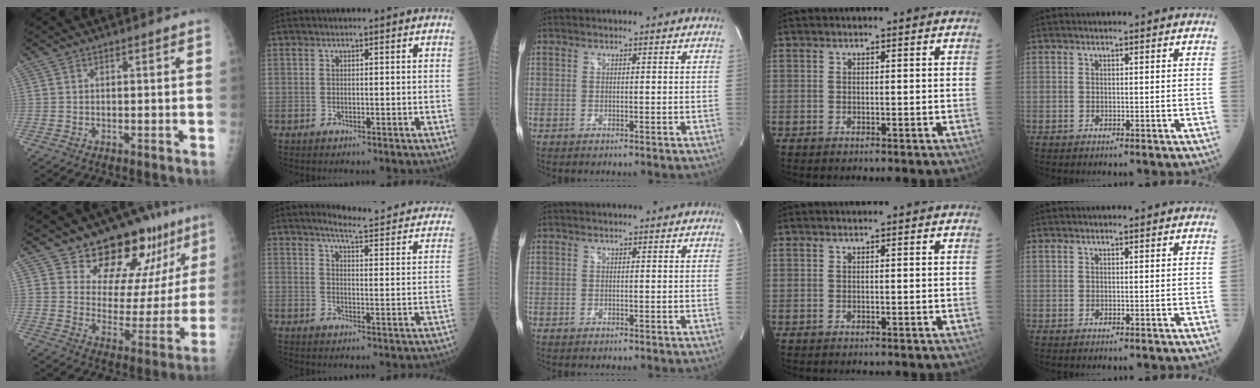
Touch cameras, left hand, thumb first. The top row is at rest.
{"thumb": {"total": 17.0, "force": [12.2, 8.2, 8.6], "torque": [-0.058, -0.080, 0.175]}, "index": {"total": 18.1, "force": [16.6, 1.9, 6.9], "torque": [-0.077, -0.059, 0.181]}}